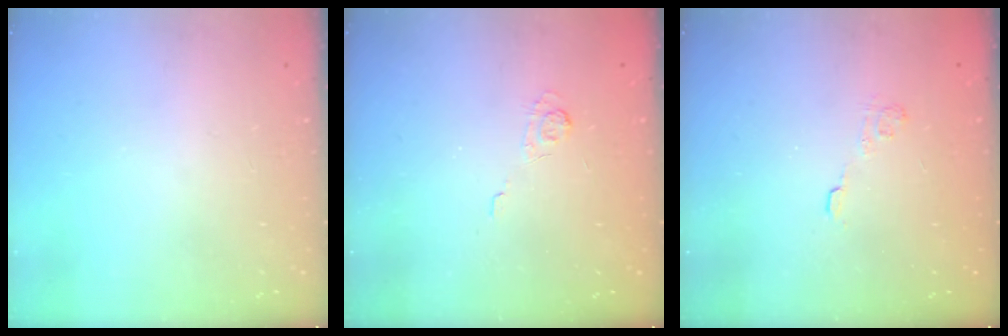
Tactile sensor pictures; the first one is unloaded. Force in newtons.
{"total": 2.0, "press": 1.3, "slide": 1.5}
{"total": 2.9, "press": 2.5, "slide": 1.4}